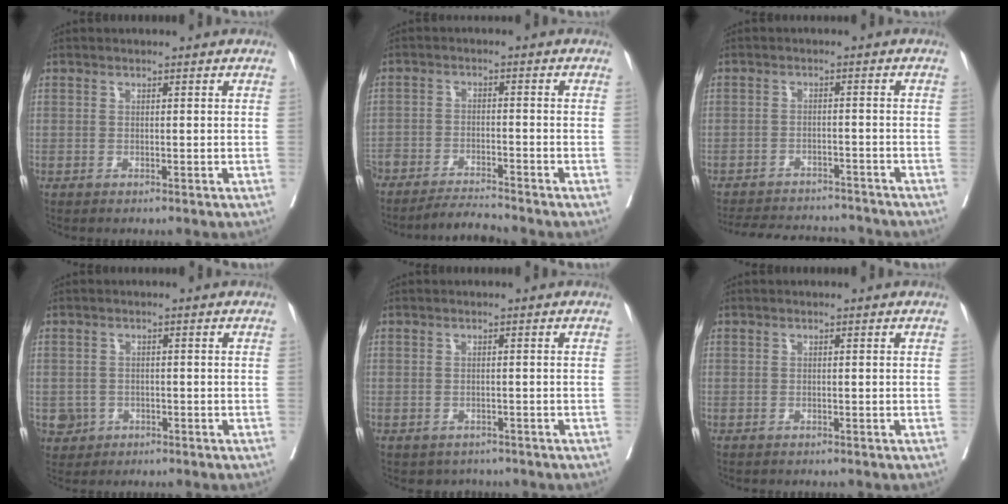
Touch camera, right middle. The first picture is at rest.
{"total": 6.0, "force": [-5.9, -0.5, 1.1], "torque": [-0.013, -0.008, -0.104]}
{"total": 13.6, "force": [-12.6, 3.6, 3.5], "torque": [-0.065, 0.008, -0.166]}
{"total": 3.7, "force": [-1.4, 3.4, 0.2], "torque": [-0.002, 0.007, -0.022]}
{"total": 2.8, "force": [-2.2, 1.7, 0.3], "torque": [-0.002, 0.007, -0.030]}
{"total": 0.6, "force": [-0.5, 0.3, 0.0], "torque": [-0.006, 0.003, -0.010]}